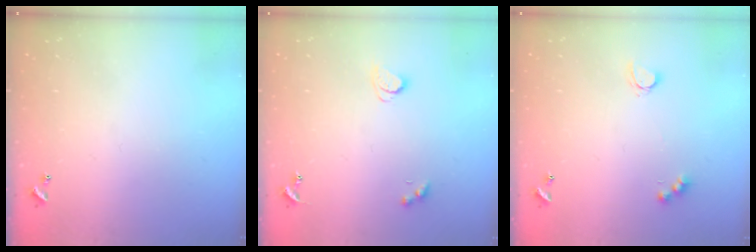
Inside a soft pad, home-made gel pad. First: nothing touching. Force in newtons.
{"total": 2.3, "press": 2.2, "slide": 0.7}
{"total": 2.9, "press": 2.9, "slide": 0.5}